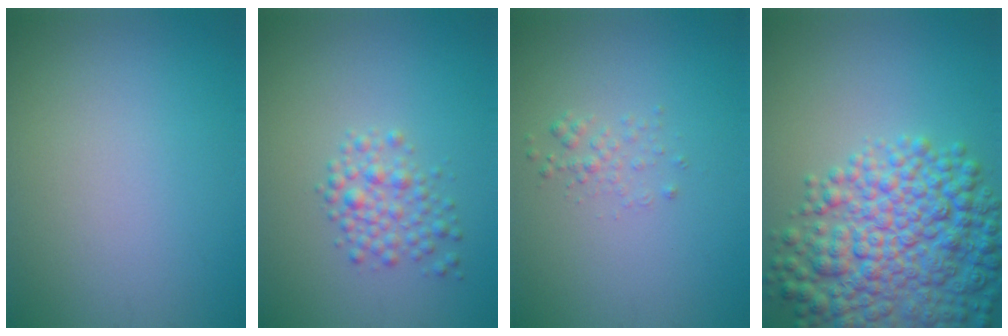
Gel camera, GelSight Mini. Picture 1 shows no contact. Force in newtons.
{"total": 2.6, "press": 2.6, "slide": 0.1}
{"total": 1.1, "press": 1.1, "slide": 0.1}
{"total": 9.6, "press": 9.6, "slide": 0.3}